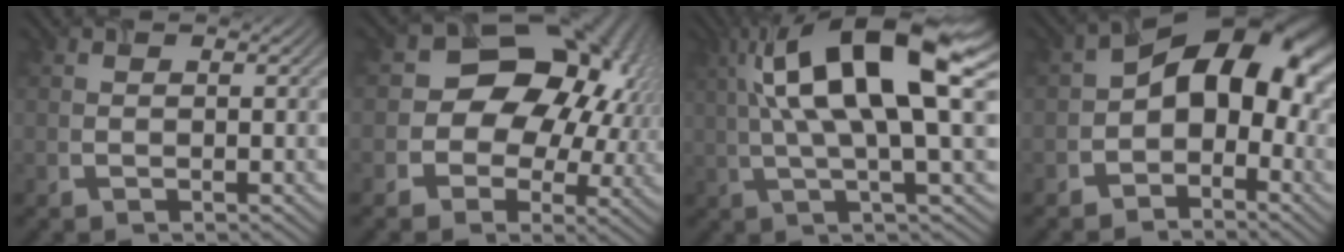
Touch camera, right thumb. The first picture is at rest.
{"total": 15.7, "force": [2.1, 12.3, 9.5], "torque": [-0.137, 0.017, 0.015]}
{"total": 14.4, "force": [3.7, 3.4, 13.5], "torque": [-0.246, 0.013, 0.066]}
{"total": 11.6, "force": [-0.9, 7.3, 9.0], "torque": [-0.114, 0.022, -0.037]}